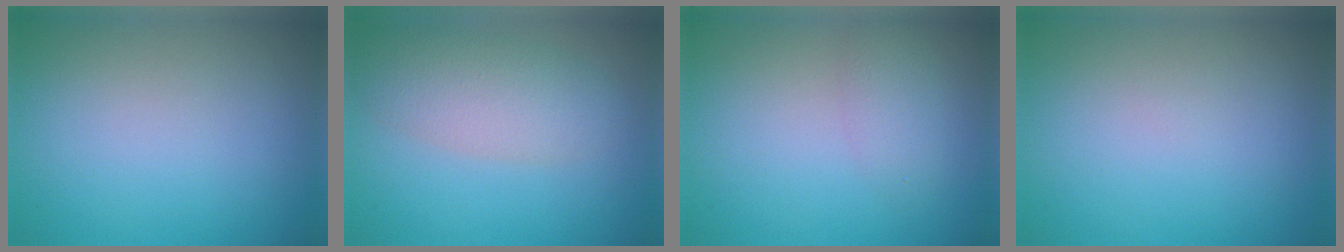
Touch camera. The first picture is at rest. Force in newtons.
{"total": 4.6, "press": 4.6, "slide": 0.2}
{"total": 1.8, "press": 1.8, "slide": 0.1}
{"total": 0.0}